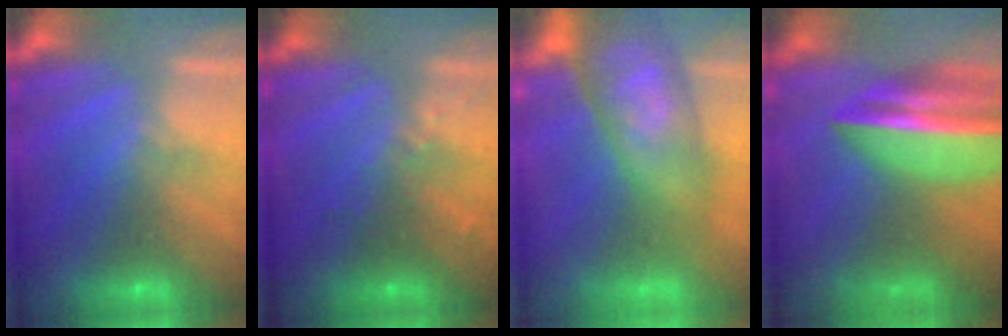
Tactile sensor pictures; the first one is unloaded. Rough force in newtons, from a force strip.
{"total": 3.0}
{"total": 11.2}
{"total": 5.6}